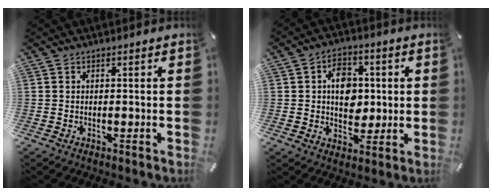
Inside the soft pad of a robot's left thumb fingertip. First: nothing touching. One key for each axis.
{"total": 9.0, "fx": 1.0, "fy": 7.1, "fz": 5.4, "tx": -0.066, "ty": 0.002, "tz": 0.014}